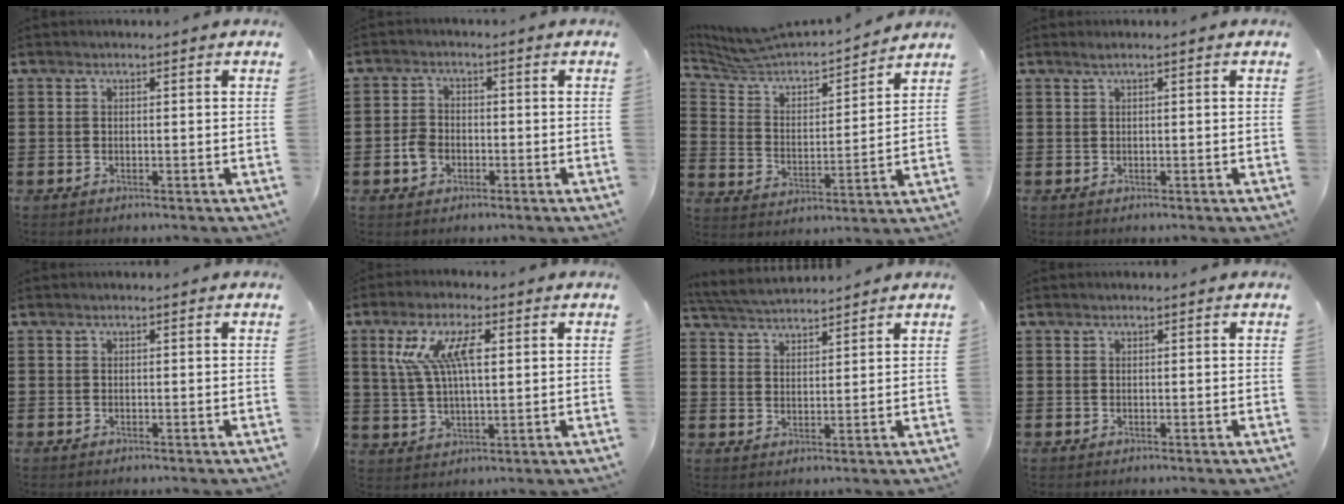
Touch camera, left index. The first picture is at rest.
{"total": 3.2, "force": [-1.1, 2.4, 1.8], "torque": [-0.049, -0.001, -0.024]}
{"total": 4.9, "force": [4.6, 1.2, 1.4], "torque": [-0.057, -0.037, 0.069]}
{"total": 0.8, "force": [0.3, 0.0, 0.7], "torque": [-0.011, -0.002, 0.006]}
{"total": 0.0}
{"total": 8.9, "force": [2.9, 3.3, 7.8], "torque": [-0.176, 0.008, 0.044]}
{"total": 4.0, "force": [3.9, 0.1, 0.6], "torque": [-0.025, -0.014, 0.071]}
{"total": 0.0}